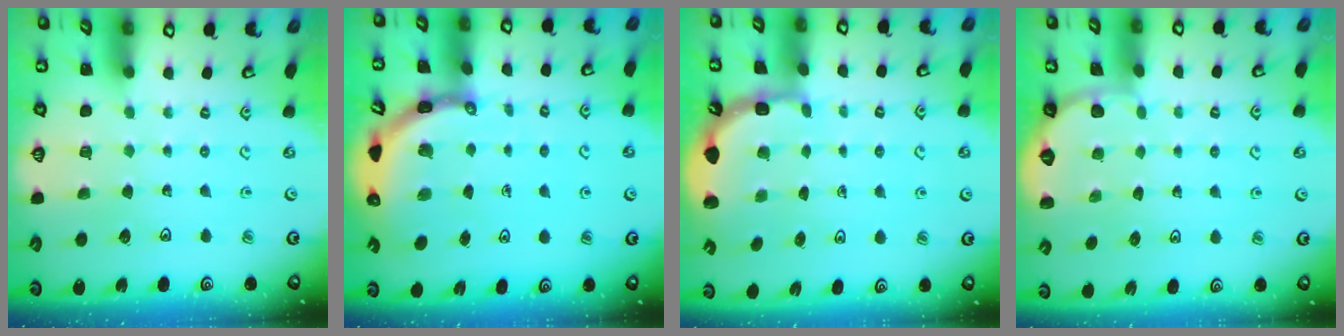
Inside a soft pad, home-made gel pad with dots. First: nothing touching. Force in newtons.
{"total": 4.8, "press": 4.7, "slide": 0.5}
{"total": 2.0, "press": 1.8, "slide": 0.8}
{"total": 0.0}